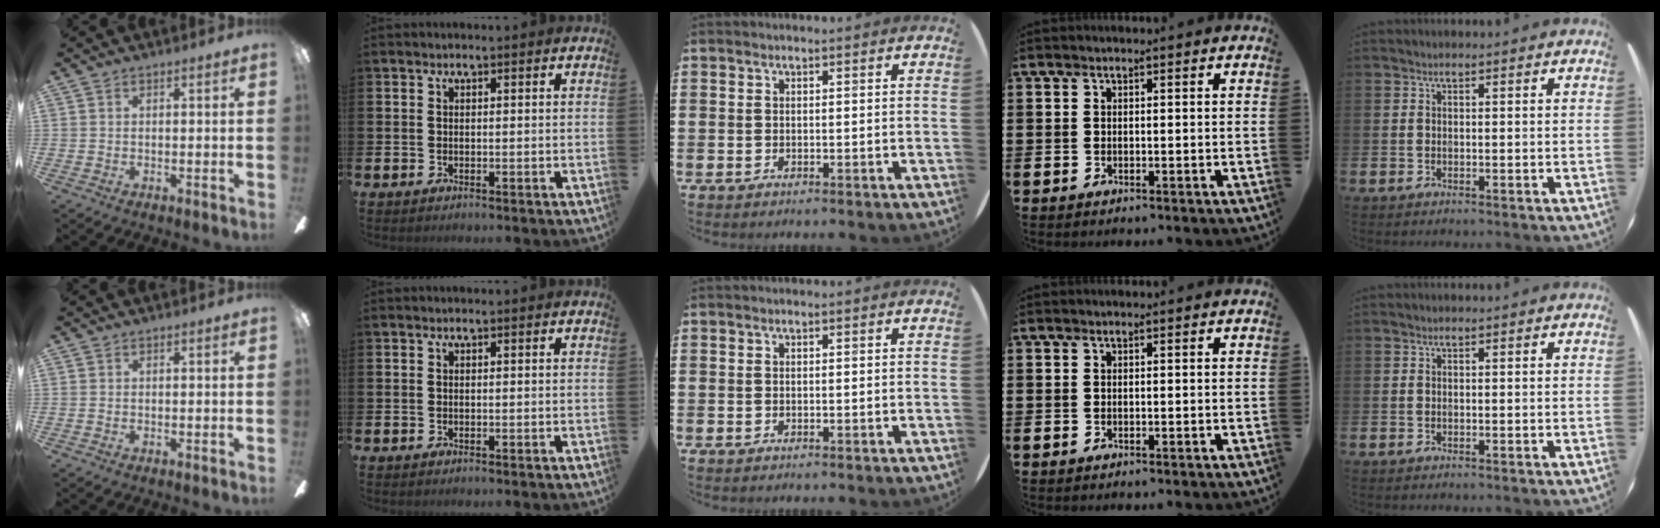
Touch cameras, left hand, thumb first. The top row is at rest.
{}